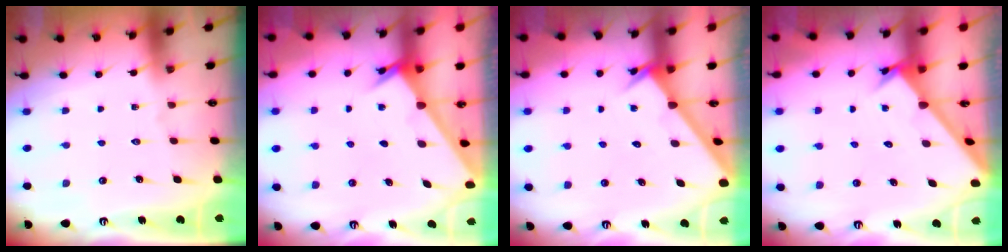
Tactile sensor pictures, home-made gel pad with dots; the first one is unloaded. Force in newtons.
{"total": 2.4, "press": 2.4, "slide": 0.2}
{"total": 1.8, "press": 1.8, "slide": 0.2}
{"total": 1.9, "press": 1.9, "slide": 0.1}